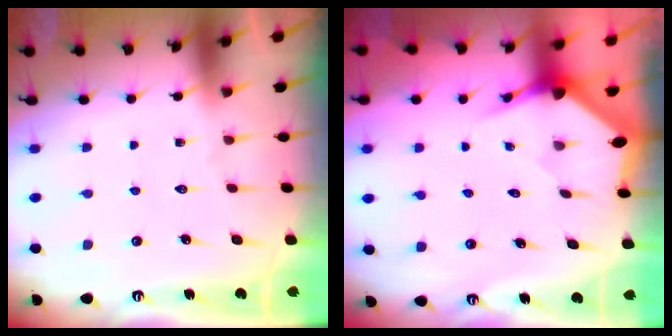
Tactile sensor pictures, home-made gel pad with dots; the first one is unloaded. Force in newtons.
{"total": 2.9, "press": 2.9, "slide": 0.2}